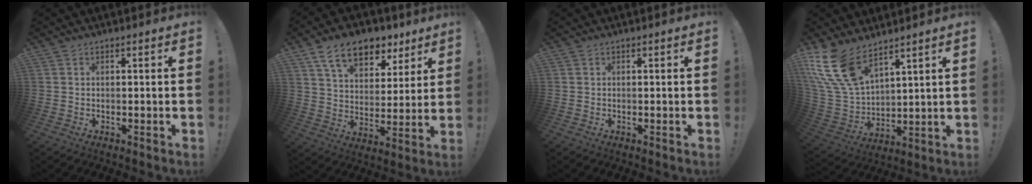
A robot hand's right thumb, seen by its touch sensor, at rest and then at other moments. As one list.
[{"total": 14.6, "force": [9.4, 8.4, 7.4], "torque": [-0.129, -0.048, 0.172]}, {"total": 0.0}, {"total": 16.5, "force": [11.4, 7.8, 9.0], "torque": [-0.204, -0.071, 0.217]}]